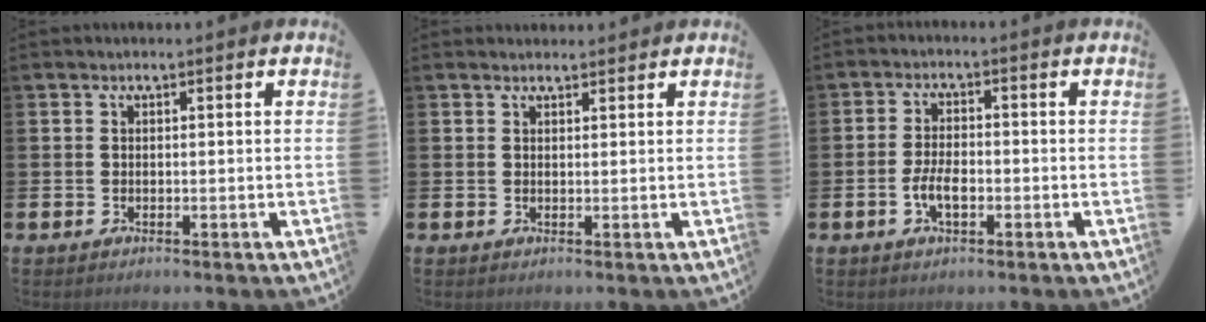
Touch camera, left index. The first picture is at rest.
{"total": 1.2, "force": [1.1, 0.3, 0.0], "torque": [0.006, 0.000, 0.020]}
{"total": 3.7, "force": [-1.0, 1.7, 3.1], "torque": [-0.062, 0.003, -0.020]}